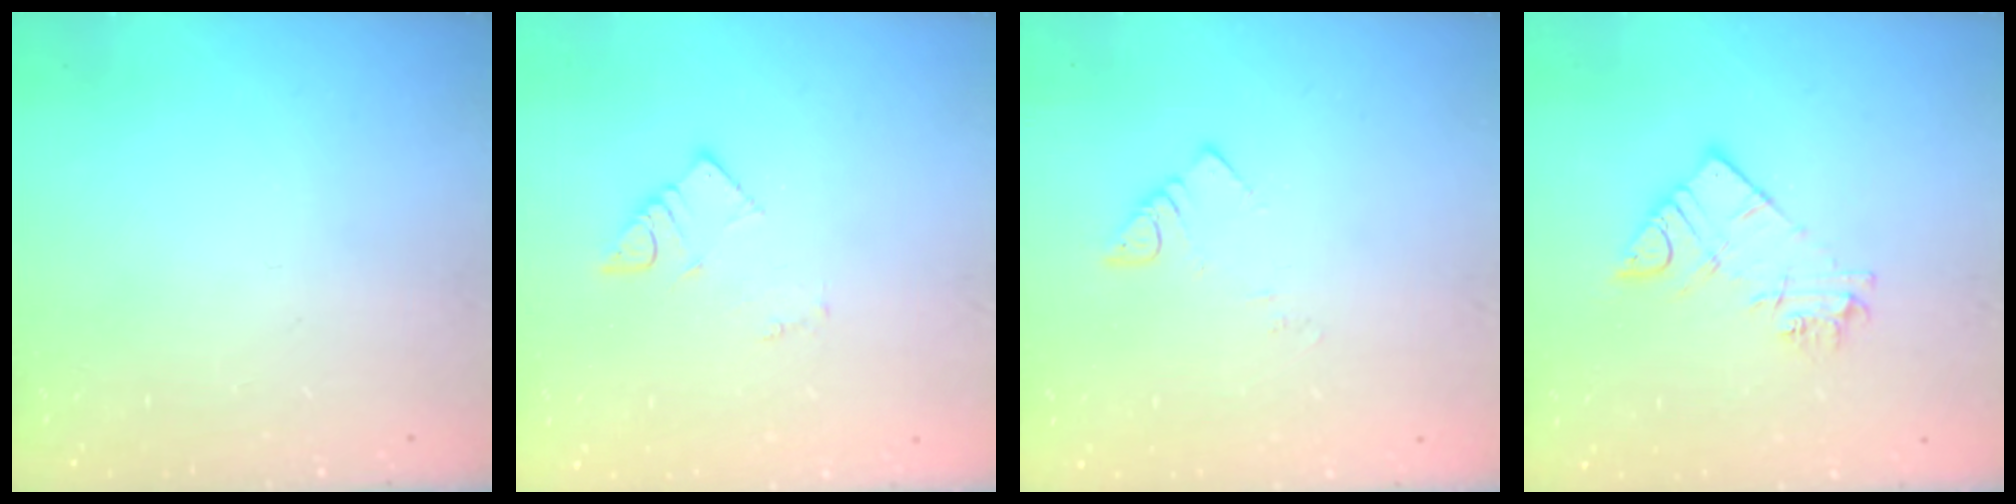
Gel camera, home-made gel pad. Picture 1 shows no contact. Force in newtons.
{"total": 3.2, "press": 3.2, "slide": 0.1}
{"total": 3.6, "press": 3.6, "slide": 0.6}
{"total": 10.0, "press": 9.9, "slide": 0.9}